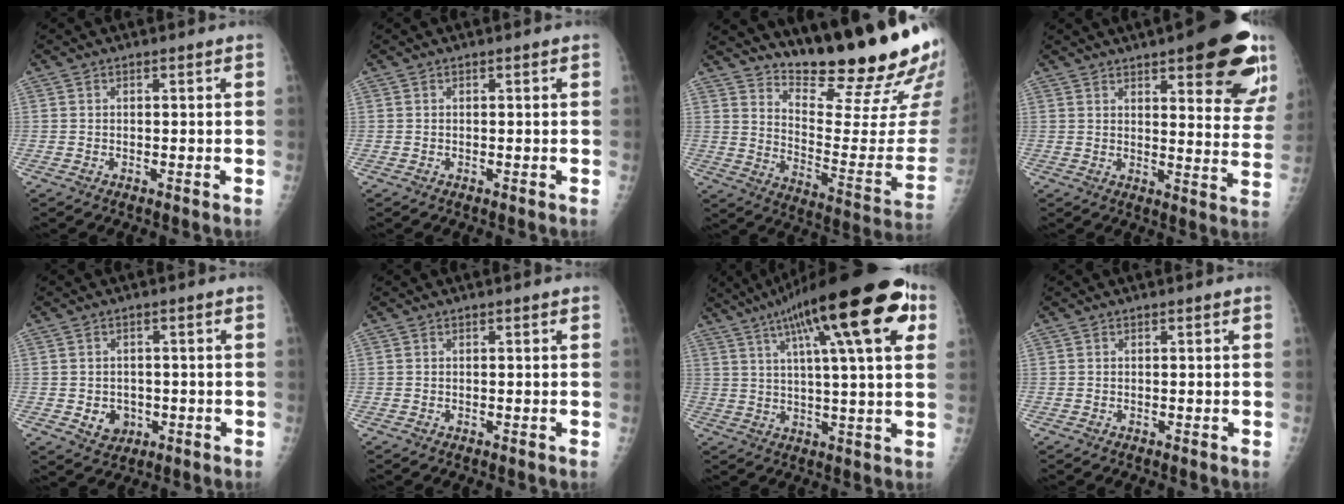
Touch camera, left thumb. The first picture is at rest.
{"total": 0.0}
{"total": 23.8, "force": [18.5, 4.0, 14.5], "torque": [-0.188, -0.143, 0.269]}
{"total": 20.5, "force": [11.5, 6.2, 15.8], "torque": [-0.164, -0.045, 0.139]}
{"total": 4.6, "force": [-1.1, 3.9, 2.1], "torque": [-0.011, 0.004, -0.006]}
{"total": 0.0}
{"total": 24.4, "force": [11.0, 5.7, 21.0], "torque": [-0.315, 0.009, 0.162]}
{"total": 0.0}